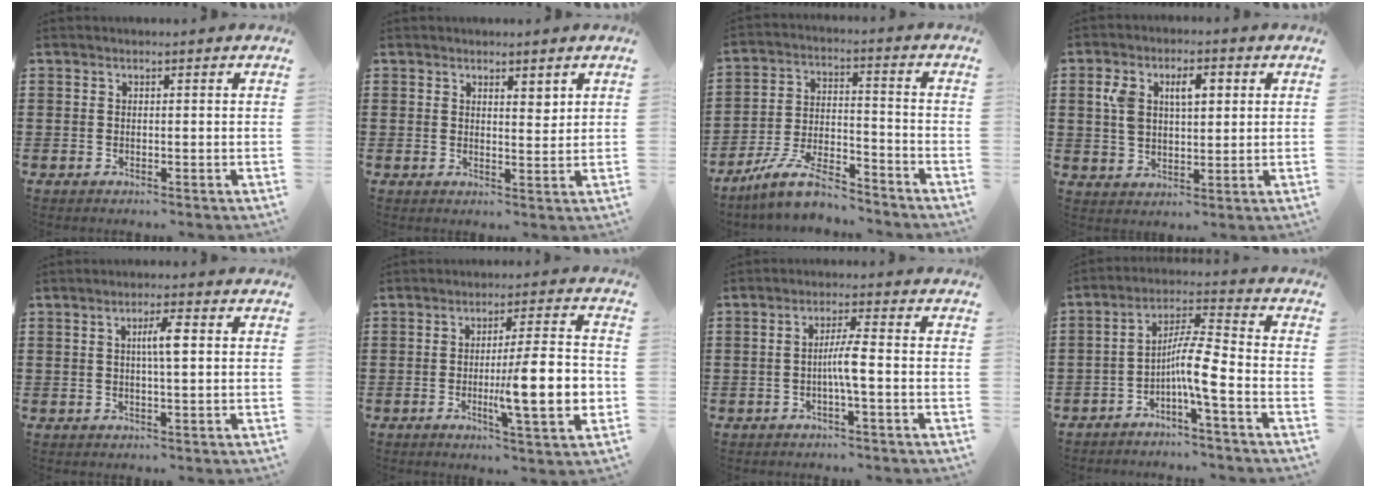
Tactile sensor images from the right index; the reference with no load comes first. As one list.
[{"total": 2.2, "force": [1.8, 0.9, 1.0], "torque": [-0.015, 0.002, 0.031]}, {"total": 12.5, "force": [-10.4, 3.1, 6.3], "torque": [-0.125, 0.026, -0.200]}, {"total": 6.8, "force": [2.0, 3.9, 5.2], "torque": [-0.098, 0.010, 0.029]}, {"total": 3.8, "force": [0.7, 0.7, 3.7], "torque": [-0.066, 0.001, 0.006]}, {"total": 12.4, "force": [-1.8, 2.2, 12.0], "torque": [-0.182, -0.012, -0.035]}, {"total": 4.0, "force": [-0.9, 0.0, 3.9], "torque": [-0.078, -0.006, -0.021]}, {"total": 7.4, "force": [-2.8, 0.7, 6.8], "torque": [-0.127, 0.000, -0.055]}]